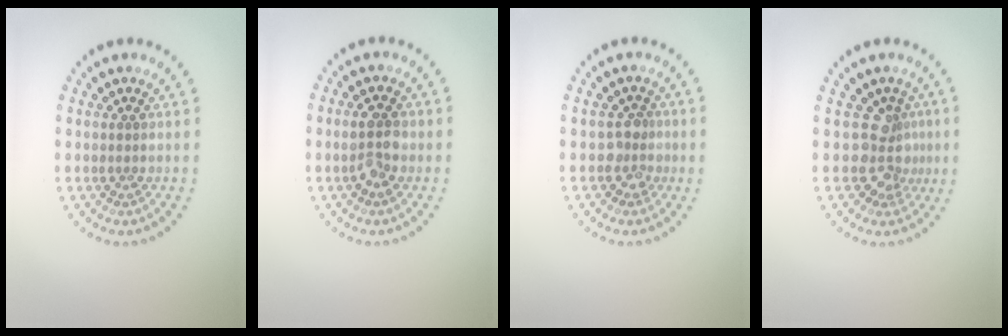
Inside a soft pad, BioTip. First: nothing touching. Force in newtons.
{"total": 2.6, "press": 2.6, "slide": 0.1}
{"total": 1.7, "press": 1.5, "slide": 0.9}
{"total": 2.7, "press": 2.0, "slide": 1.8}